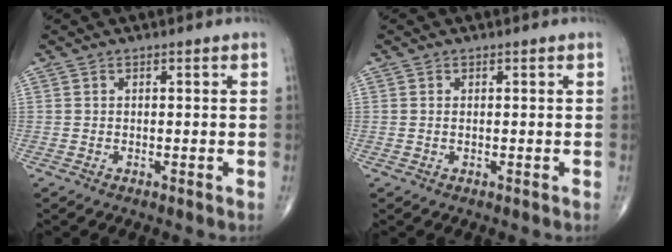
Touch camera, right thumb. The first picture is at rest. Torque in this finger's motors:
{"motor_torque": [-0.35, 0.14, -0.16, -0.08, 0.03]}